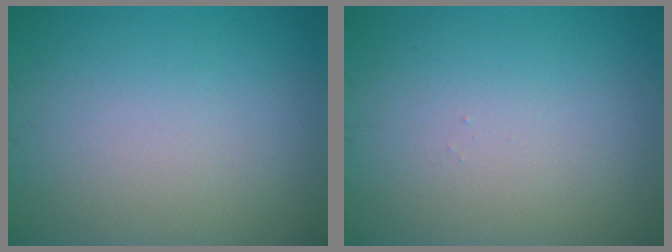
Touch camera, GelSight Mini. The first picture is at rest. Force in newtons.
{"total": 0.0}